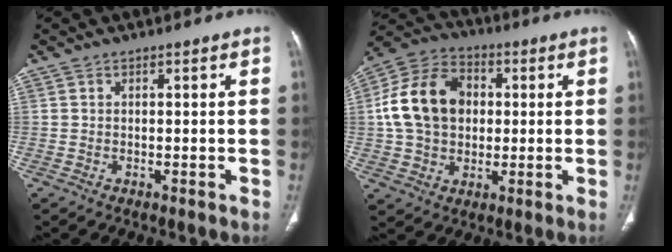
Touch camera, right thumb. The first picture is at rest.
{"total": 15.7, "force": [1.5, 12.0, 10.0], "torque": [-0.162, 0.020, 0.023]}